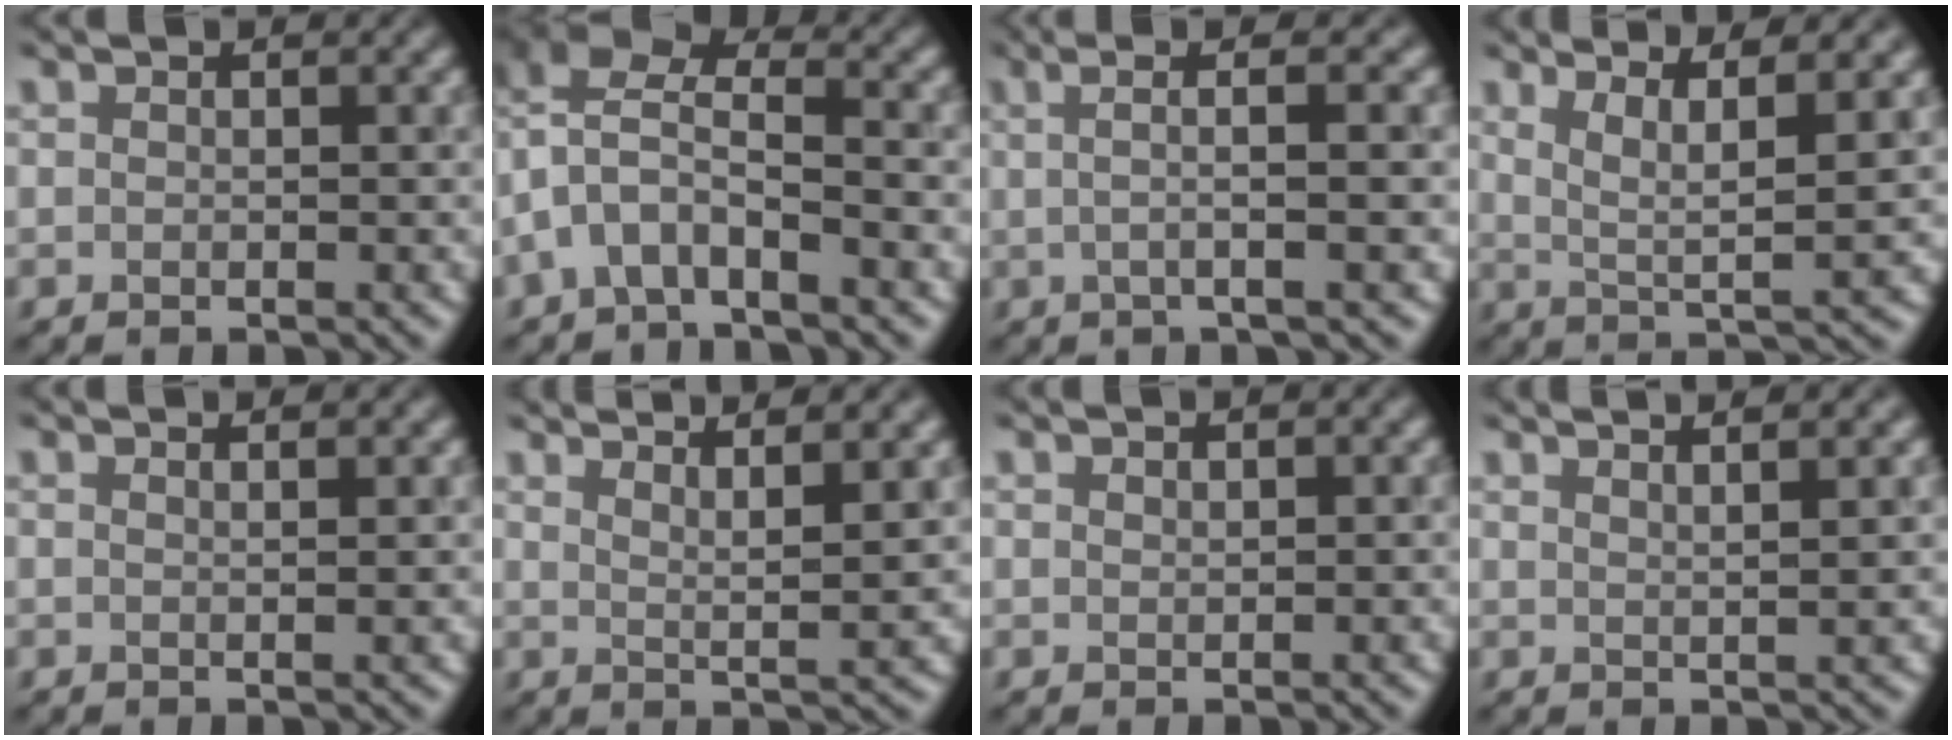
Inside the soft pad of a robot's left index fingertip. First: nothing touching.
{"total": 6.0, "force": [-1.5, 3.5, 4.6], "torque": [-0.092, 0.021, -0.033]}
{"total": 4.0, "force": [0.7, 0.6, 4.0], "torque": [-0.065, 0.015, 0.017]}
{"total": 4.5, "force": [2.0, 0.7, 4.0], "torque": [-0.074, 0.003, 0.050]}
{"total": 2.8, "force": [1.8, 1.1, 1.8], "torque": [0.001, 0.020, -0.004]}
{"total": 5.1, "force": [3.8, 0.7, 3.3], "torque": [-0.050, 0.016, 0.057]}
{"total": 0.7, "force": [0.6, -0.1, -0.1], "torque": [0.003, 0.004, 0.020]}
{"total": 4.7, "force": [3.5, 1.1, 2.9], "torque": [-0.017, 0.032, 0.025]}